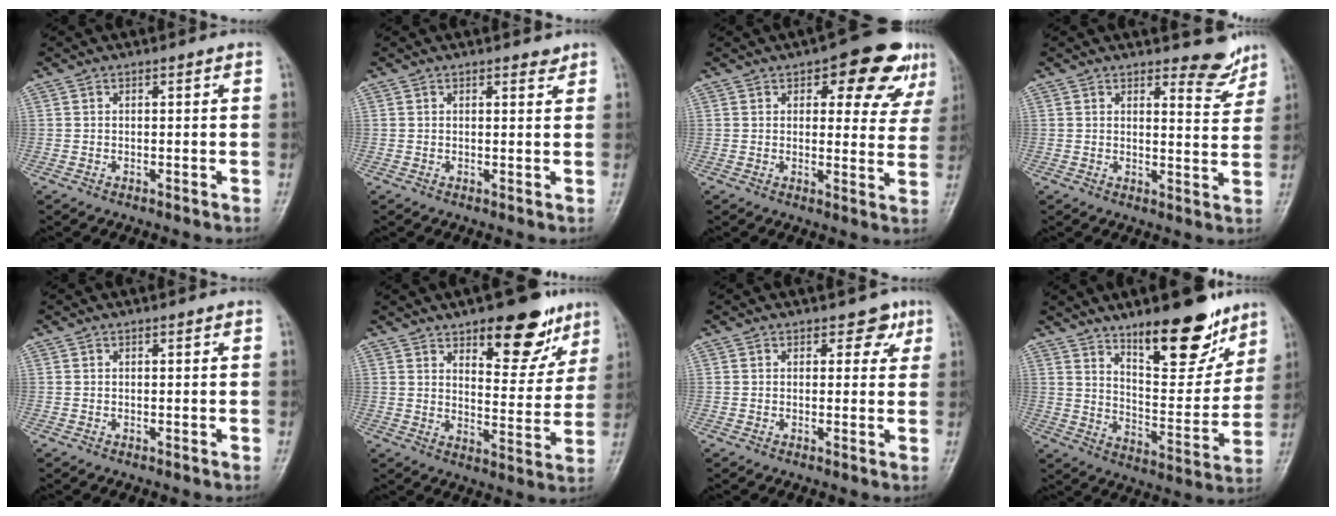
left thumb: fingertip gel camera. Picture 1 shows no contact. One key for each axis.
{"total": 1.3, "fx": 1.1, "fy": 0.5, "fz": 0.5, "tx": -0.002, "ty": -0.008, "tz": 0.013}
{"total": 12.7, "fx": 6.6, "fy": 5.7, "fz": 9.2, "tx": -0.065, "ty": -0.017, "tz": 0.077}
{"total": 5.3, "fx": 4.6, "fy": 1.9, "fz": 2.0, "tx": -0.006, "ty": -0.042, "tz": 0.058}
{"total": 0.0}
{"total": 14.9, "fx": 9.3, "fy": 6.5, "fz": 9.6, "tx": -0.075, "ty": -0.054, "tz": 0.132}
{"total": 3.1, "fx": 1.7, "fy": 2.1, "fz": 1.5, "tx": 0.009, "ty": -0.005, "tz": 0.015}
{"total": 17.4, "fx": 11.9, "fy": 6.2, "fz": 11.2, "tx": -0.115, "ty": -0.084, "tz": 0.192}